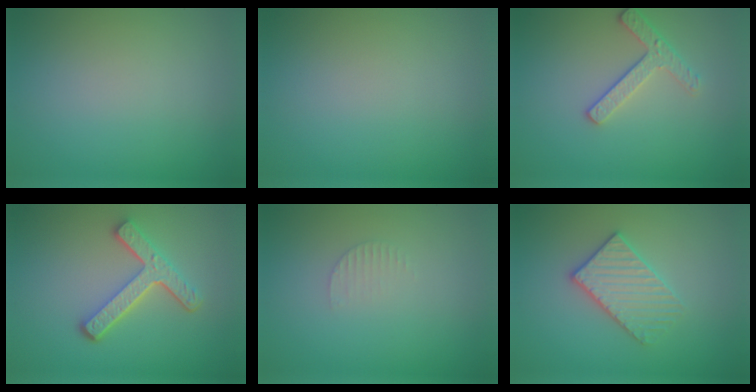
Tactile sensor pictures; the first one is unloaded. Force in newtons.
{"total": 0.0}
{"total": 2.4, "press": 2.3, "slide": 0.8}
{"total": 4.7, "press": 3.5, "slide": 3.2}
{"total": 0.8, "press": 0.8, "slide": 0.2}
{"total": 3.3, "press": 3.1, "slide": 1.1}